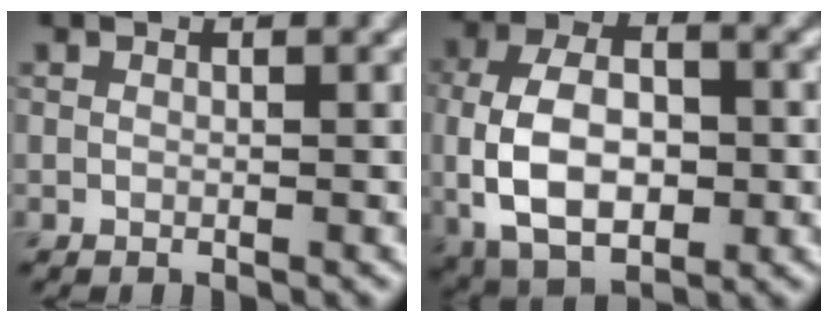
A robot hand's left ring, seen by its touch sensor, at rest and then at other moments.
{"total": 9.7, "force": [-1.0, 6.2, 7.4], "torque": [-0.154, -0.006, -0.018]}